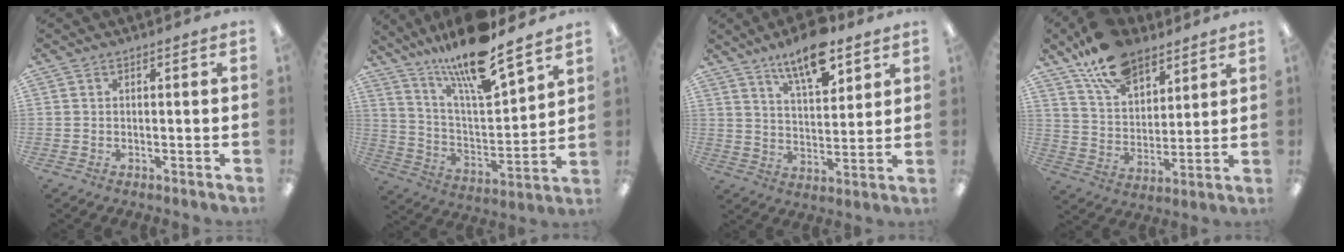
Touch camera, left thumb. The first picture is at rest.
{"total": 17.0, "force": [14.3, 2.2, 8.9], "torque": [-0.173, -0.098, 0.241]}
{"total": 12.2, "force": [8.6, 4.7, 7.3], "torque": [-0.113, -0.045, 0.148]}
{"total": 15.4, "force": [10.9, 8.3, 7.0], "torque": [-0.121, -0.054, 0.202]}